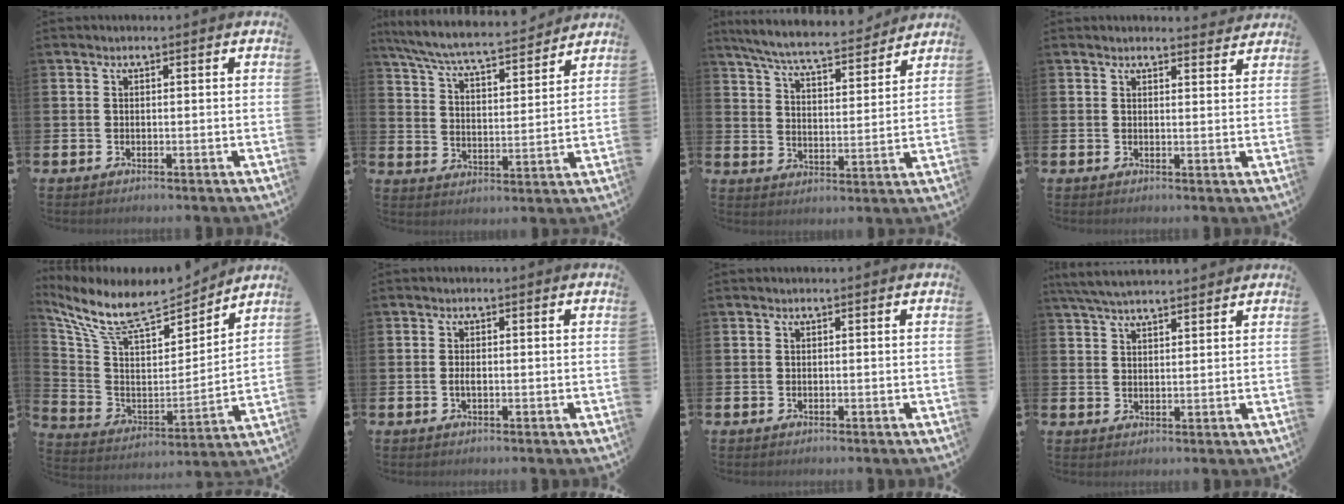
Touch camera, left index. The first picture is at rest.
{"total": 7.2, "force": [6.8, 0.5, 2.4], "torque": [-0.078, -0.049, 0.117]}
{"total": 7.4, "force": [6.9, 0.8, 2.6], "torque": [-0.082, -0.044, 0.119]}
{"total": 2.2, "force": [2.2, 0.4, 0.1], "torque": [0.004, -0.012, 0.038]}
{"total": 9.5, "force": [8.4, 2.6, 3.8], "torque": [-0.120, -0.057, 0.143]}
{"total": 1.1, "force": [-0.3, 0.4, 1.0], "torque": [-0.017, 0.002, -0.007]}
{"total": 0.0}
{"total": 4.8, "force": [4.5, 0.7, 1.4], "torque": [-0.045, -0.009, 0.086]}